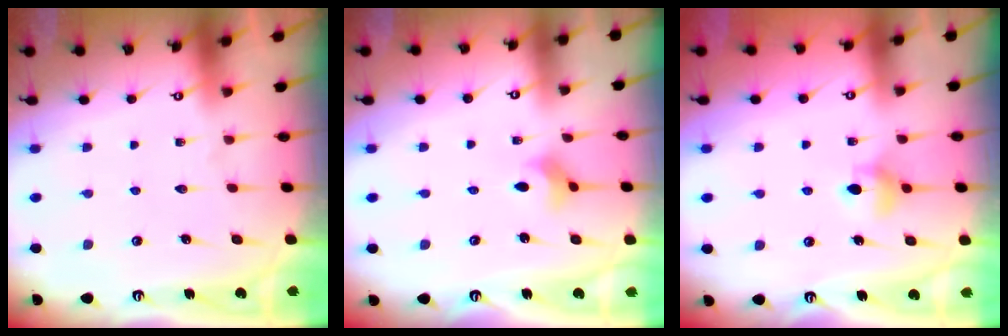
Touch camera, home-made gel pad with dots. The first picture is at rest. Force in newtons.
{"total": 2.7, "press": 2.6, "slide": 0.6}
{"total": 5.6, "press": 5.6, "slide": 0.8}